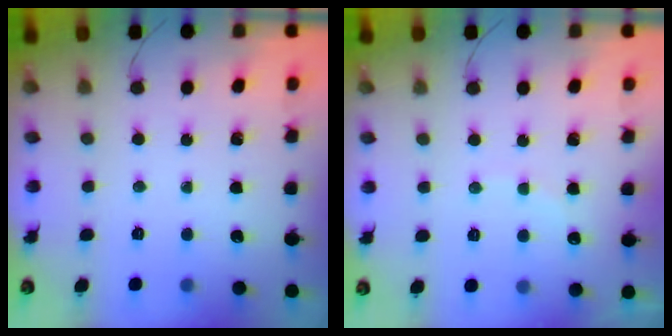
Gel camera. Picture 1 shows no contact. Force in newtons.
{"total": 5.3, "press": 5.3, "slide": 0.8}